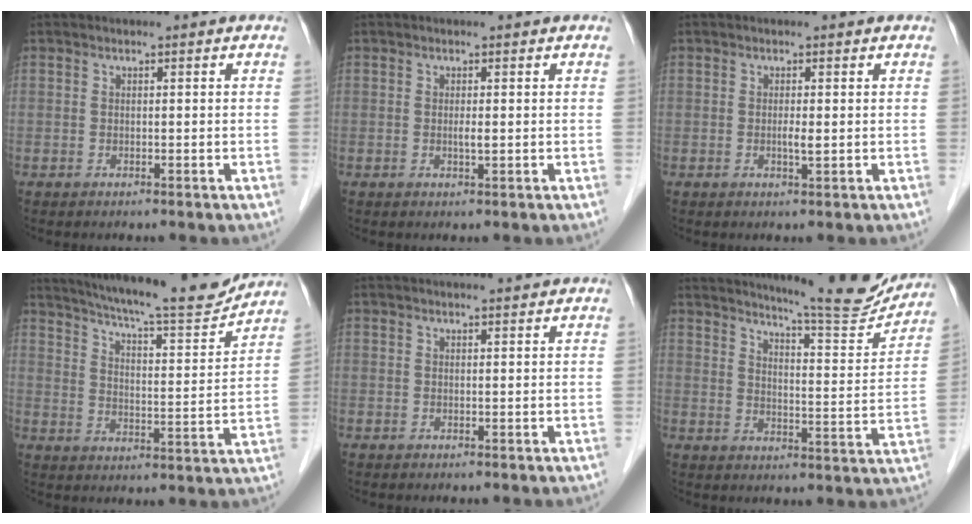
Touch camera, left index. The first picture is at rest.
{"total": 1.0, "force": [0.1, 0.0, 1.0], "torque": [-0.021, -0.002, 0.001]}
{"total": 1.3, "force": [0.0, 0.1, 1.3], "torque": [-0.026, -0.002, 0.001]}
{"total": 17.8, "force": [16.3, 1.0, 7.2], "torque": [-0.122, -0.021, 0.230]}
{"total": 2.8, "force": [2.7, -0.1, 0.6], "torque": [-0.011, 0.009, 0.033]}
{"total": 15.6, "force": [14.9, 0.3, 4.7], "torque": [-0.074, -0.053, 0.190]}